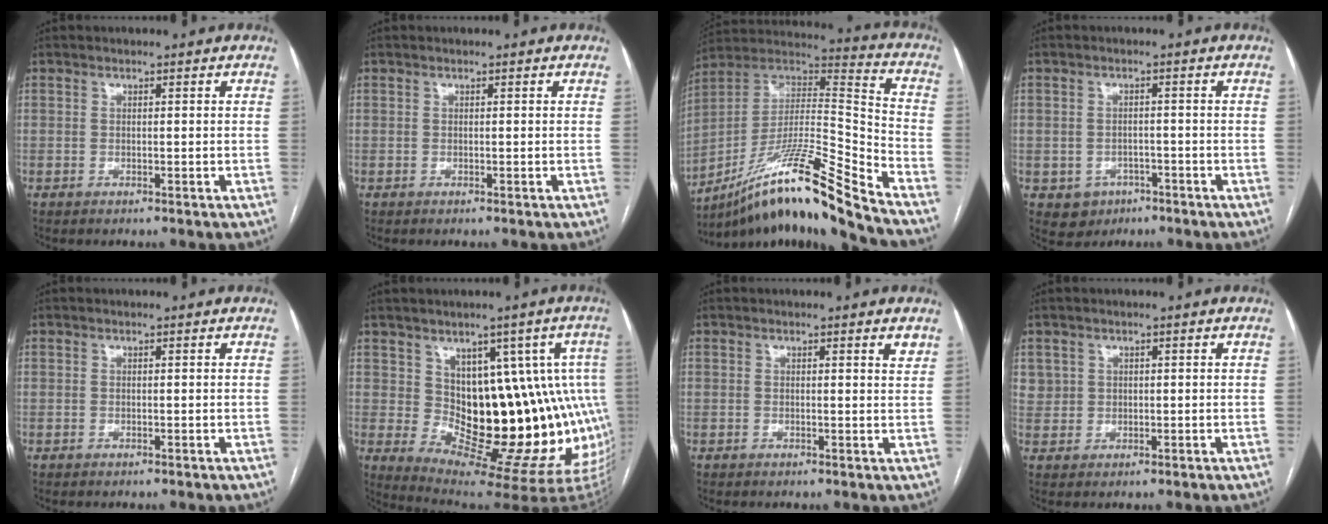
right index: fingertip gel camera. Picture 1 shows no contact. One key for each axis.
{"total": 0.0}
{"total": 19.6, "fx": -14.6, "fy": -0.9, "fz": 13.1, "tx": -0.240, "ty": 0.014, "tz": -0.260}
{"total": 4.2, "fx": -1.8, "fy": 3.7, "fz": 0.7, "tx": -0.003, "ty": 0.009, "tz": -0.019}
{"total": 0.0}
{"total": 15.2, "fx": 2.3, "fy": 7.4, "fz": 13.1, "tx": -0.149, "ty": 0.015, "tz": 0.052}
{"total": 1.8, "fx": 1.3, "fy": 0.1, "fz": 1.2, "tx": -0.016, "ty": -0.007, "tz": 0.014}
{"total": 2.7, "fx": 1.2, "fy": 2.4, "fz": 0.0, "tx": 0.017, "ty": 0.007, "tz": 0.019}